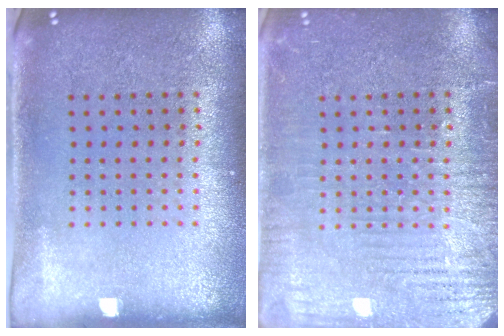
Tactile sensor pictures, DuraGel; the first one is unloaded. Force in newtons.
{"total": 4.6, "press": 4.5, "slide": 0.5}